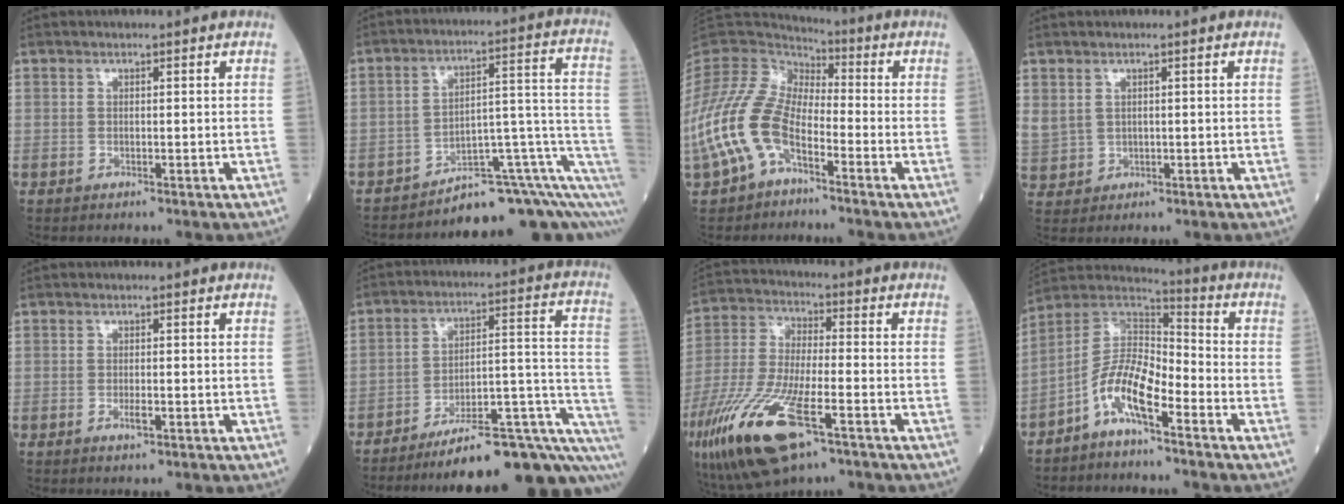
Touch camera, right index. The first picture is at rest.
{"total": 12.5, "force": [-9.2, 3.5, 7.7], "torque": [-0.071, 0.080, -0.120]}
{"total": 11.7, "force": [-5.0, 6.3, 8.5], "torque": [-0.202, 0.014, -0.102]}
{"total": 7.3, "force": [1.6, 6.5, 3.1], "torque": [-0.110, 0.013, 0.050]}
{"total": 1.5, "force": [-0.6, 0.3, 1.3], "torque": [-0.028, -0.003, -0.009]}
{"total": 20.9, "force": [-15.1, 2.9, 14.2], "torque": [-0.115, 0.042, -0.215]}
{"total": 19.5, "force": [-10.0, 5.4, 15.8], "torque": [-0.372, -0.047, -0.182]}
{"total": 9.3, "force": [-5.0, 2.6, 7.5], "torque": [-0.153, 0.018, -0.101]}